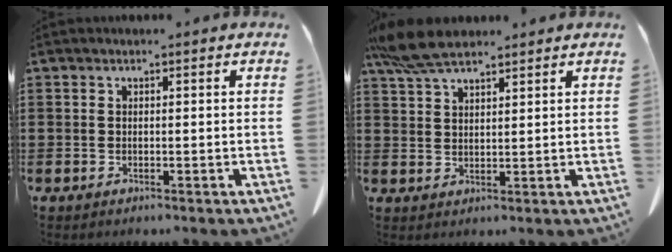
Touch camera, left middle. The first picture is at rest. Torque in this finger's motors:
{"motor_torque": [1.66, 0.48, 0.45, 0.16]}